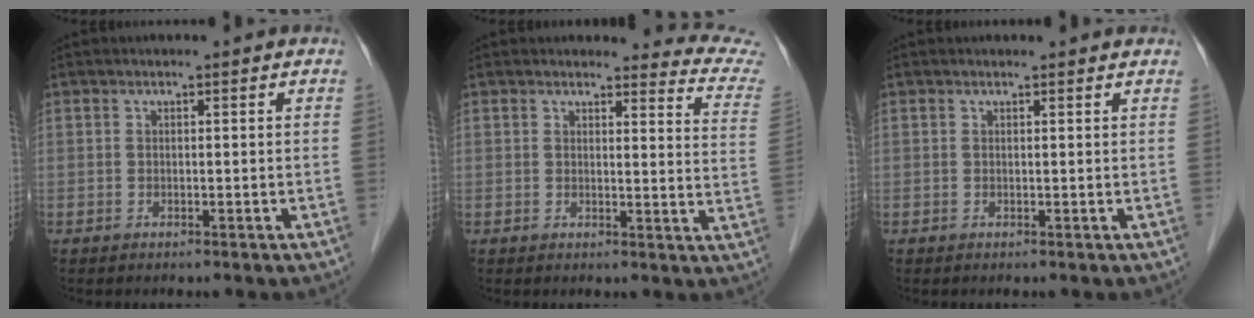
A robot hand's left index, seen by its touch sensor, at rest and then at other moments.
{"total": 9.8, "force": [9.8, -0.2, 0.1], "torque": [0.015, -0.101, 0.074]}
{"total": 2.3, "force": [2.2, 0.3, 0.5], "torque": [-0.015, 0.010, 0.021]}